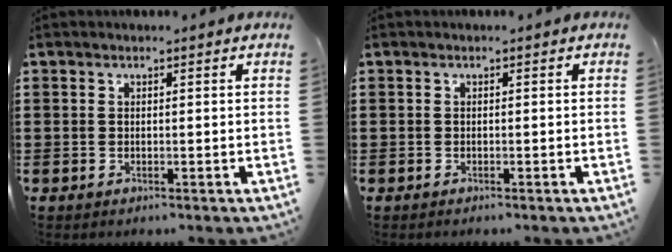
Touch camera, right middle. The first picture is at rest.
{"total": 0.0}